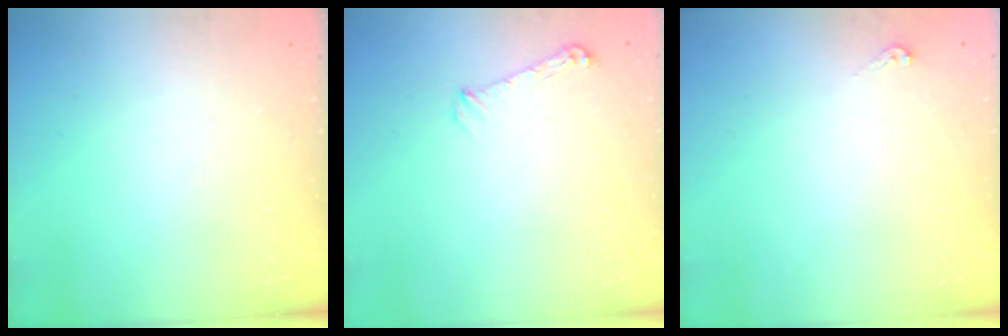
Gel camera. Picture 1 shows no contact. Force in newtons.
{"total": 5.4, "press": 5.4, "slide": 0.5}
{"total": 3.4, "press": 3.4, "slide": 0.3}